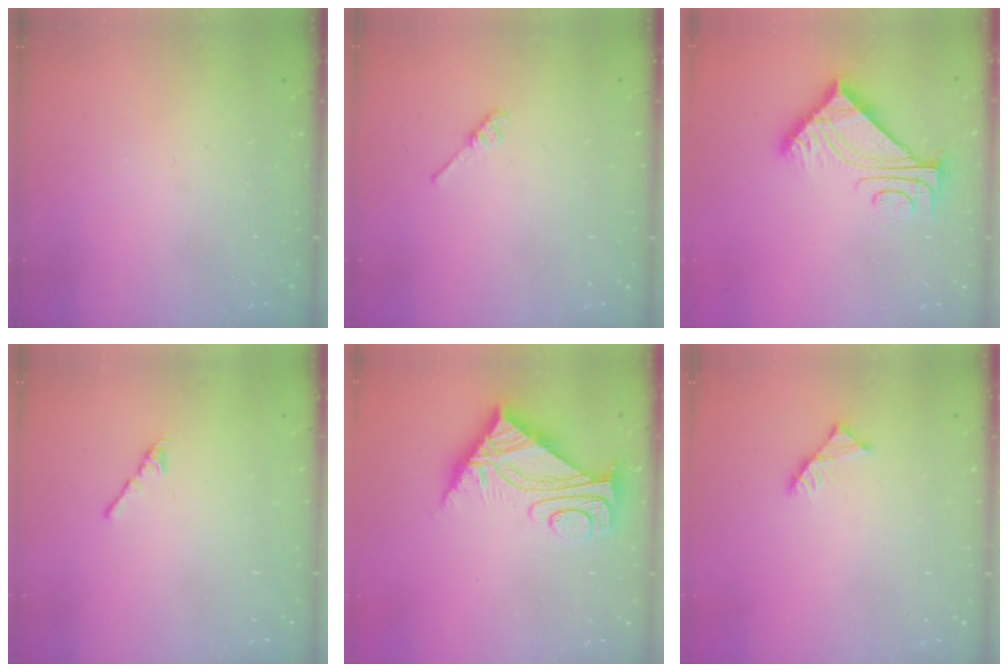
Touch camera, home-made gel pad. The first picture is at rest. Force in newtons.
{"total": 2.7, "press": 2.7, "slide": 0.4}
{"total": 8.8, "press": 8.7, "slide": 0.9}
{"total": 2.7, "press": 2.7, "slide": 0.7}
{"total": 7.1, "press": 7.0, "slide": 0.7}
{"total": 2.9, "press": 2.9, "slide": 0.4}